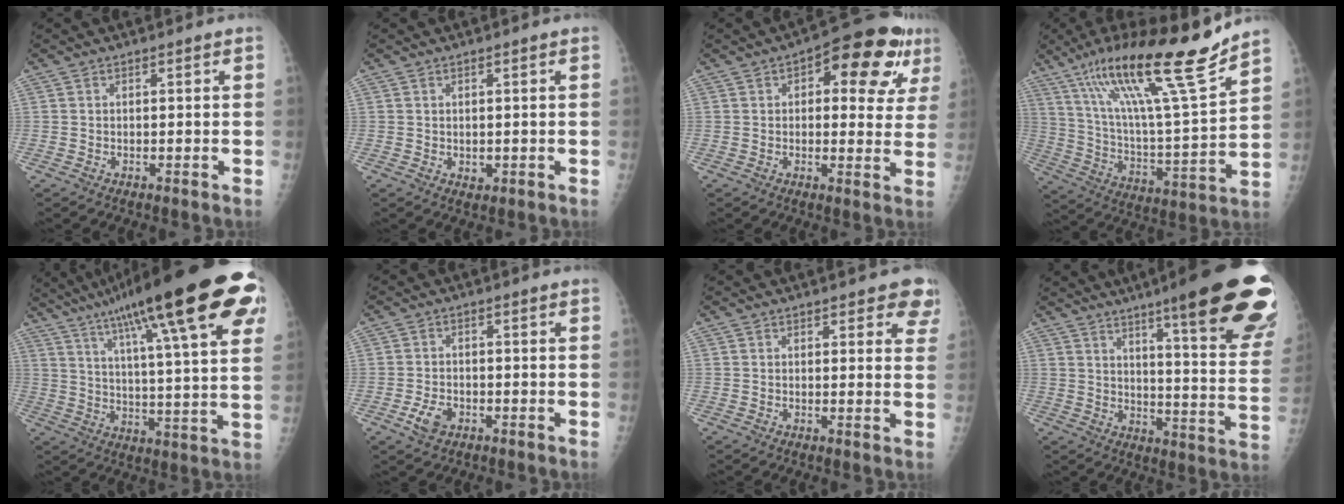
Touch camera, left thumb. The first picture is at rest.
{"total": 1.2, "force": [0.0, 0.9, 0.8], "torque": [-0.008, -0.003, 0.005]}
{"total": 14.9, "force": [5.9, 6.8, 11.8], "torque": [-0.109, 0.004, 0.067]}
{"total": 24.1, "force": [16.7, 1.9, 17.3], "torque": [-0.272, -0.064, 0.292]}
{"total": 30.1, "force": [16.6, 5.7, 24.5], "torque": [-0.341, -0.007, 0.245]}
{"total": 3.6, "force": [-1.7, 2.3, 2.2], "torque": [-0.041, 0.007, -0.029]}
{"total": 5.4, "force": [3.9, 2.3, 3.0], "torque": [0.003, -0.014, 0.034]}
{"total": 26.4, "force": [16.5, 3.6, 20.3], "torque": [-0.222, -0.072, 0.220]}